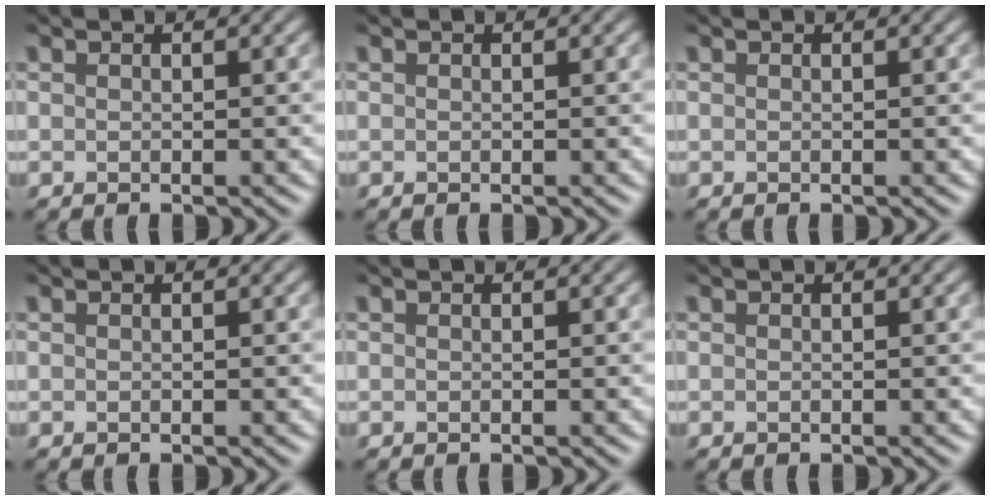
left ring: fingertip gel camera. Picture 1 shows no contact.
{"total": 0.0}
{"total": 0.0}
{"total": 0.0}
{"total": 0.0}
{"total": 0.0}